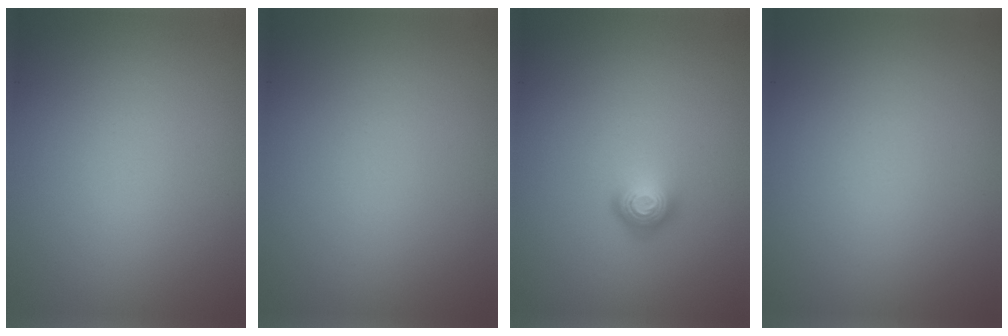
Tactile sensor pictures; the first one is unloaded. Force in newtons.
{"total": 0.0}
{"total": 1.8, "press": 1.2, "slide": 1.2}
{"total": 0.0}